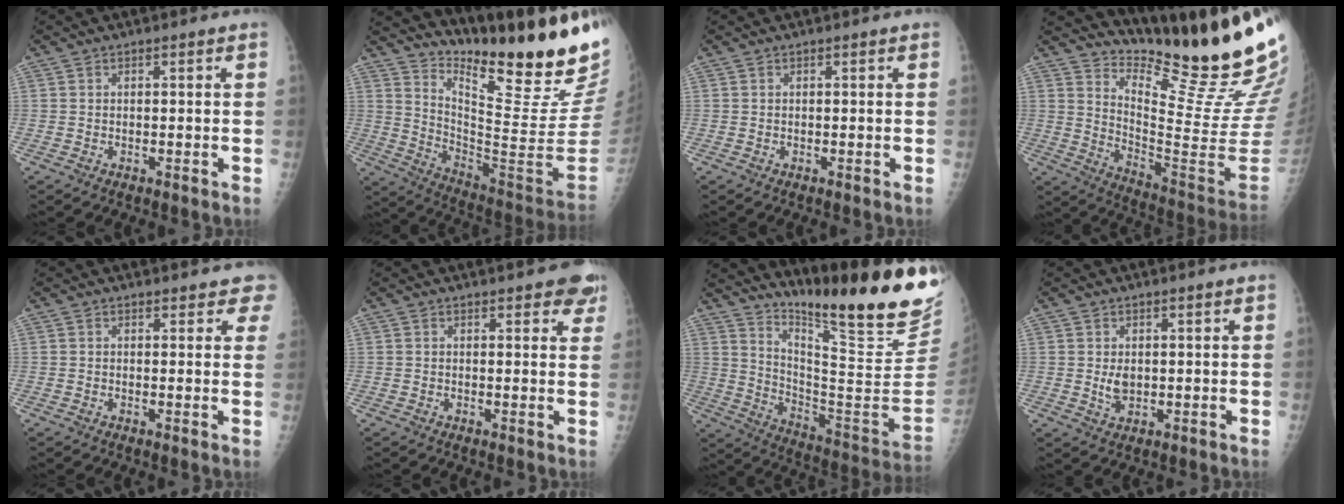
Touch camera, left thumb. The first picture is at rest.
{"total": 26.1, "force": [19.8, 3.5, 16.6], "torque": [-0.222, -0.156, 0.296]}
{"total": 0.0}
{"total": 21.8, "force": [18.9, 1.9, 10.7], "torque": [-0.131, -0.194, 0.276]}
{"total": 3.8, "force": [3.3, 1.5, 0.9], "torque": [0.024, -0.012, 0.020]}
{"total": 5.1, "force": [3.8, 2.0, 2.8], "torque": [-0.001, -0.011, 0.037]}
{"total": 28.1, "force": [20.6, 3.9, 18.6], "torque": [-0.257, -0.146, 0.299]}
{"total": 2.7, "force": [0.6, 1.6, 2.1], "torque": [-0.030, -0.009, 0.016]}